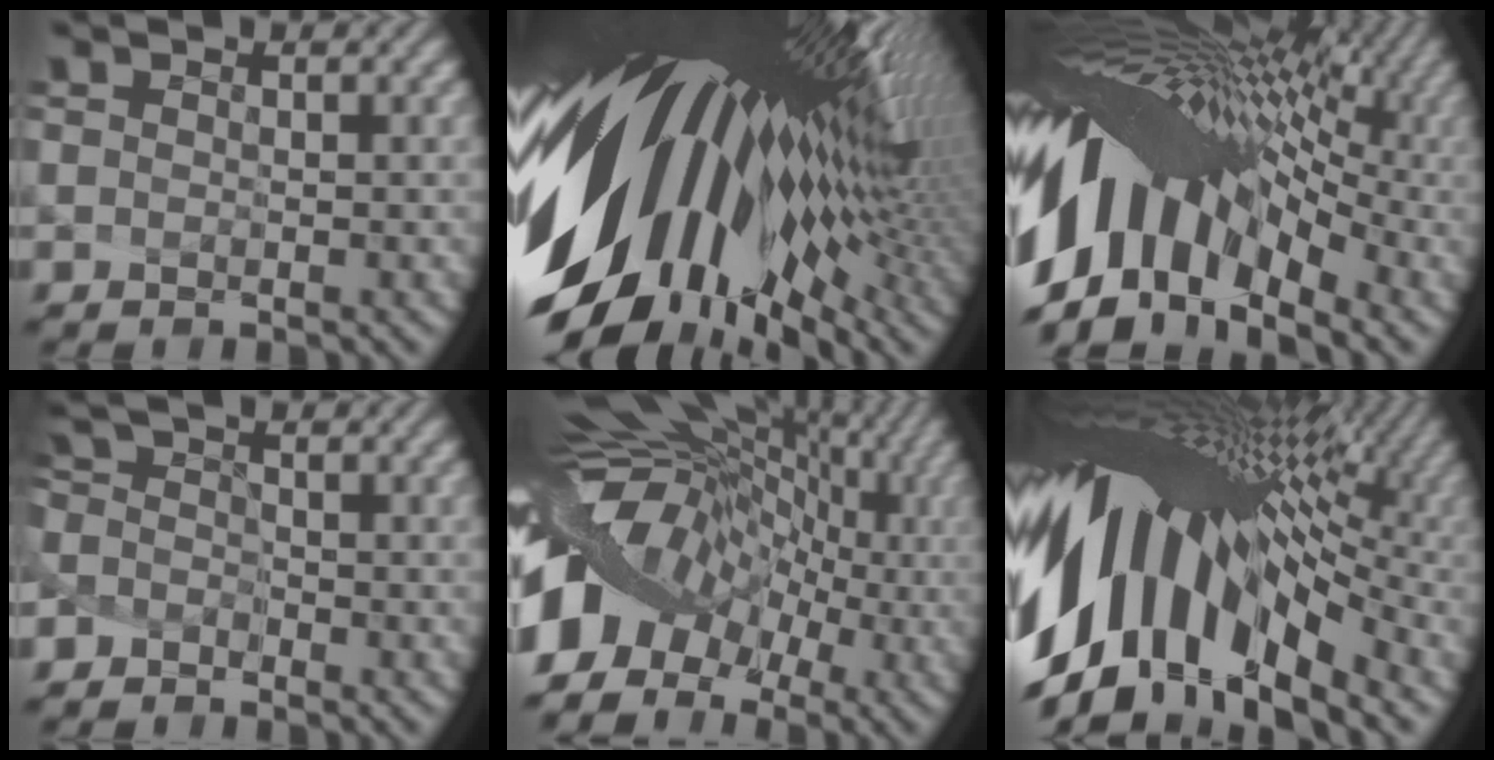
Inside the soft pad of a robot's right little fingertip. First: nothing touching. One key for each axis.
{"total": 17.2, "fx": 0.9, "fy": 8.5, "fz": 15.0, "tx": -0.261, "ty": -0.063, "tz": 0.042}
{"total": 14.6, "fx": -2.2, "fy": 8.0, "fz": 12.0, "tx": -0.227, "ty": 0.026, "tz": -0.033}
{"total": 1.7, "fx": -1.6, "fy": 0.6, "fz": -0.1, "tx": 0.000, "ty": -0.001, "tz": -0.019}
{"total": 11.7, "fx": -2.0, "fy": 8.9, "fz": 7.4, "tx": -0.153, "ty": -0.006, "tz": -0.013}
{"total": 15.4, "fx": -1.1, "fy": 7.9, "fz": 13.1, "tx": -0.245, "ty": 0.003, "tz": -0.011}